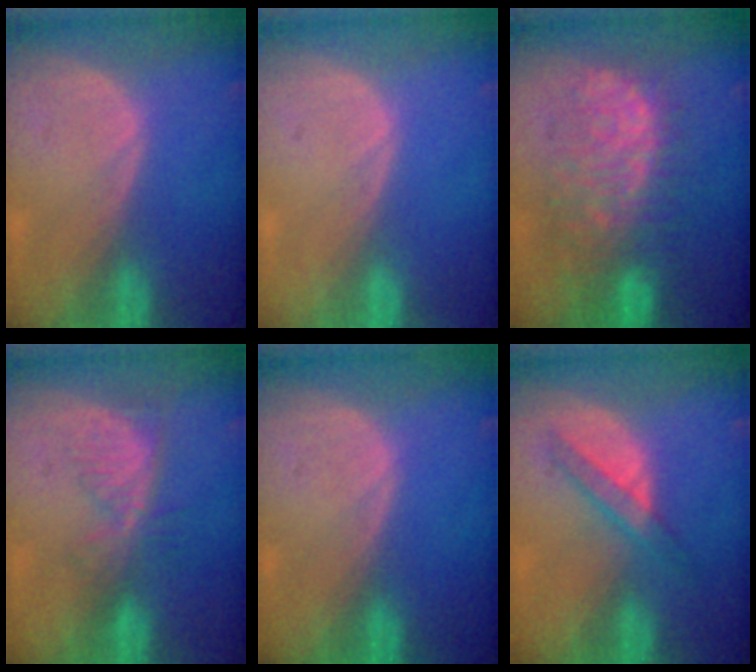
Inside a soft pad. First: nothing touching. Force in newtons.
{"total": 0.0}
{"total": 11.1, "press": 11.0, "slide": 1.2}
{"total": 5.6, "press": 5.1, "slide": 2.4}
{"total": 0.0}
{"total": 4.2, "press": 4.1, "slide": 1.2}